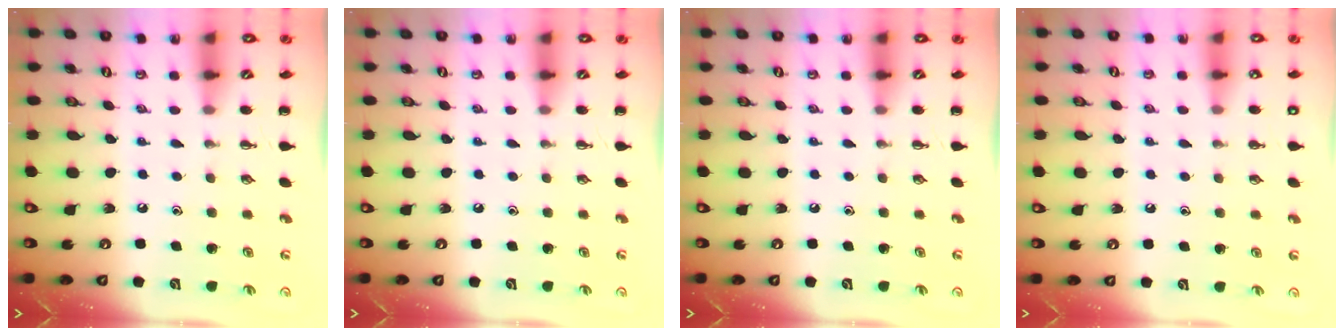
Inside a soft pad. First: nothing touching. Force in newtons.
{"total": 0.0}
{"total": 0.0}
{"total": 2.6, "press": 2.1, "slide": 1.6}